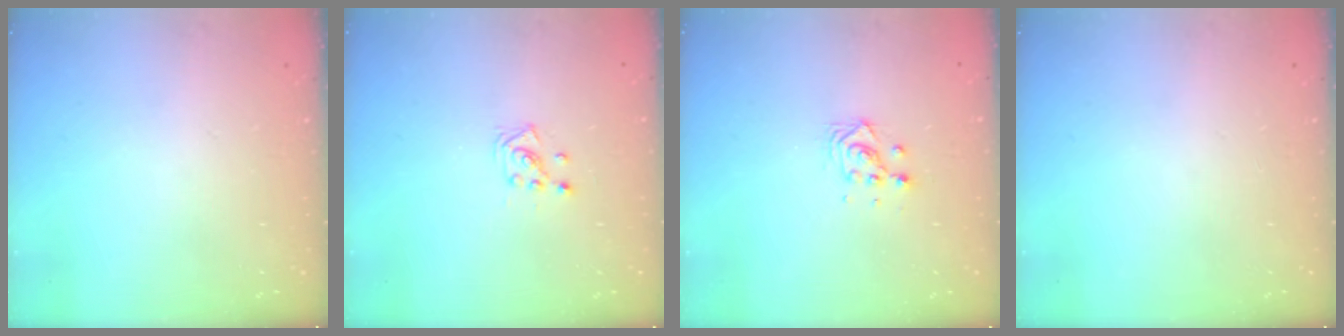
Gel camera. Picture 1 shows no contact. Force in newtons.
{"total": 2.6, "press": 2.5, "slide": 0.7}
{"total": 3.8, "press": 3.8, "slide": 0.3}
{"total": 0.0}